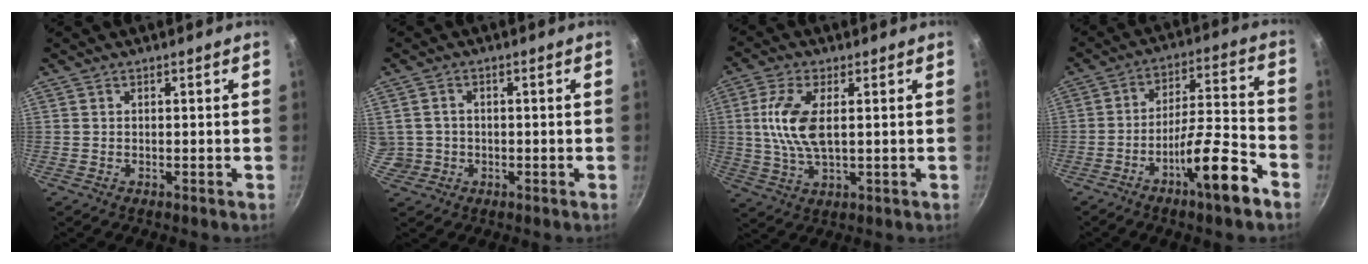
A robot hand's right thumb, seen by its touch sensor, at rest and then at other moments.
{"total": 4.7, "force": [-0.3, 4.4, 1.5], "torque": [-0.019, 0.012, 0.004]}
{"total": 9.7, "force": [1.4, 4.3, 8.6], "torque": [-0.178, 0.001, 0.028]}
{"total": 13.5, "force": [-7.5, 2.7, 10.9], "torque": [-0.160, 0.056, -0.119]}